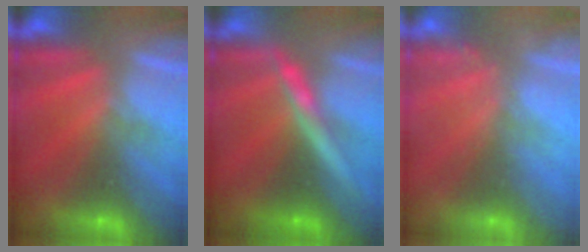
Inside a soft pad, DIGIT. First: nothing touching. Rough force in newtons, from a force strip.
{"total": 2.9}
{"total": 2.5}